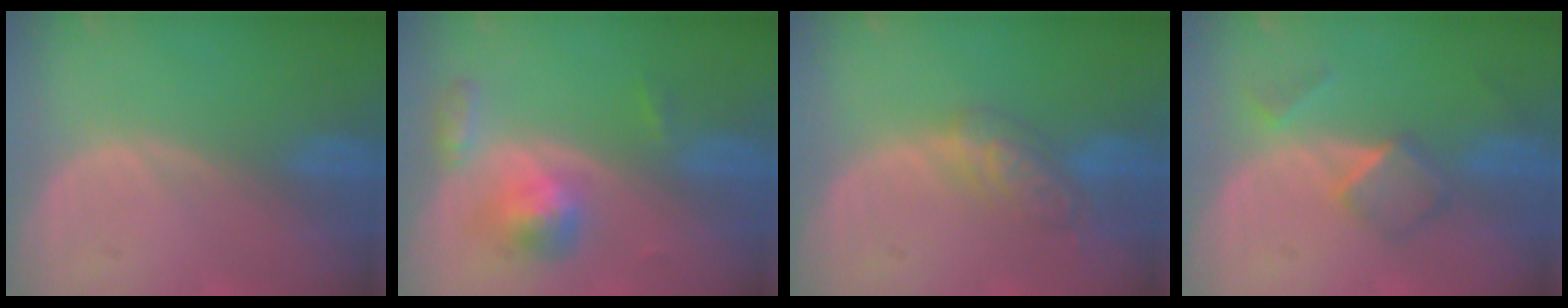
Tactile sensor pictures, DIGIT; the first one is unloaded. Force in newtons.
{"total": 5.3, "press": 5.0, "slide": 1.6}
{"total": 5.2, "press": 5.1, "slide": 1.3}
{"total": 5.0, "press": 4.4, "slide": 2.4}